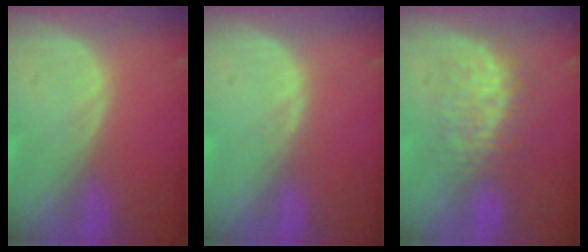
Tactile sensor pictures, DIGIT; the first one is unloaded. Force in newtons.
{"total": 0.5, "press": 0.5, "slide": 0.1}
{"total": 7.7, "press": 7.4, "slide": 1.9}